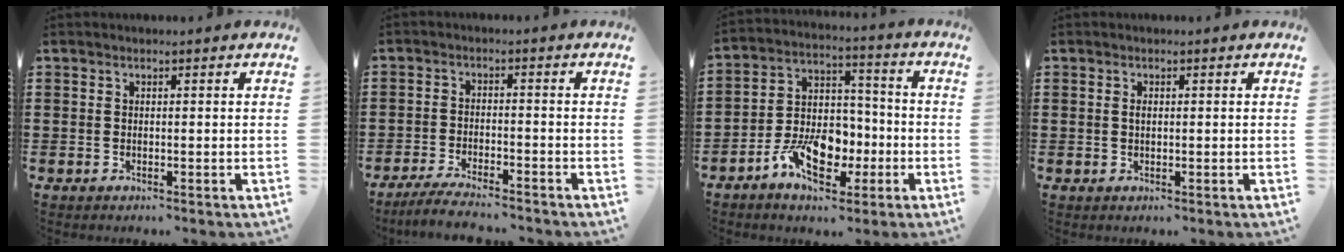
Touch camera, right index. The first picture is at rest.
{"total": 4.2, "force": [-4.0, 0.0, 1.5], "torque": [-0.031, -0.004, -0.078]}
{"total": 9.9, "force": [-4.3, 6.2, 6.5], "torque": [-0.132, 0.011, -0.077]}
{"total": 0.7, "force": [0.0, 0.3, 0.7], "torque": [-0.015, 0.001, 0.000]}